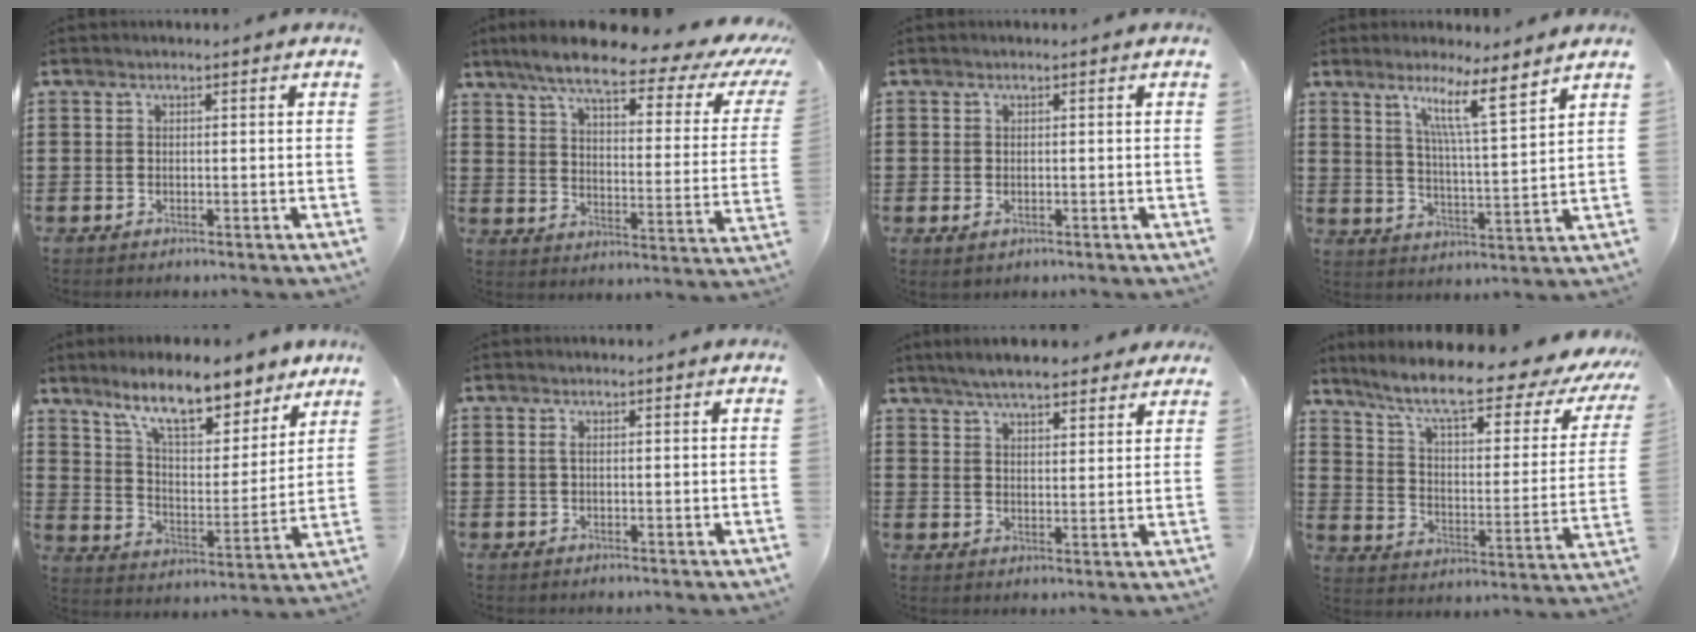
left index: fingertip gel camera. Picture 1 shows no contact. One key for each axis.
{"total": 9.5, "fx": 6.9, "fy": 1.0, "fz": 6.5, "tx": -0.137, "ty": -0.040, "tz": 0.108}
{"total": 0.7, "fx": -0.3, "fy": 0.5, "fz": 0.5, "tx": -0.011, "ty": 0.001, "tz": -0.006}
{"total": 8.7, "fx": 6.0, "fy": 0.3, "fz": 6.3, "tx": -0.122, "ty": -0.028, "tz": 0.098}
{"total": 11.8, "fx": 9.7, "fy": 2.6, "fz": 6.3, "tx": -0.138, "ty": -0.044, "tz": 0.170}
{"total": 0.8, "fx": 0.1, "fy": 0.2, "fz": 0.8, "tx": -0.018, "ty": 0.000, "tz": 0.001}
{"total": 5.6, "fx": 5.1, "fy": 1.1, "fz": 1.9, "tx": -0.052, "ty": -0.008, "tz": 0.095}
{"total": 10.9, "fx": 8.1, "fy": 1.2, "fz": 7.2, "tx": -0.158, "ty": -0.047, "tz": 0.131}